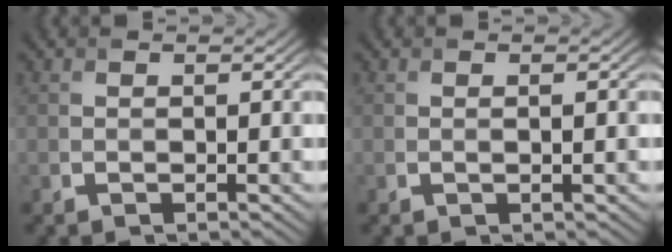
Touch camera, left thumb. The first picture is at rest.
{"total": 0.9, "force": [0.1, 0.2, 0.9], "torque": [-0.014, 0.002, -0.001]}